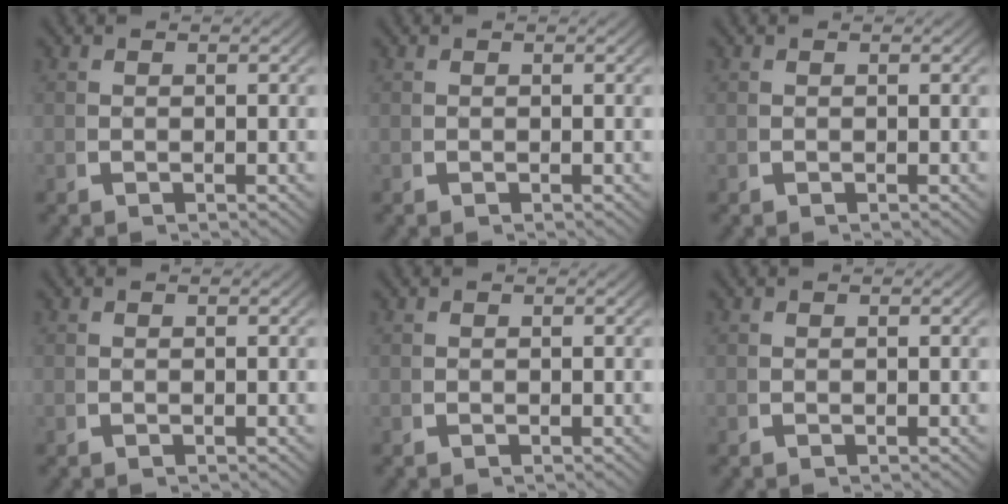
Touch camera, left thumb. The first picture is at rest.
{"total": 0.0}
{"total": 0.0}
{"total": 0.0}
{"total": 0.0}
{"total": 0.0}